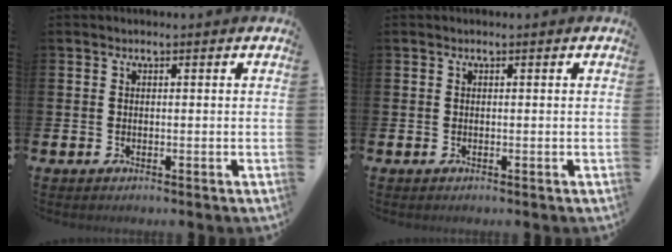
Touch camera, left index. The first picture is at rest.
{"total": 0.0}